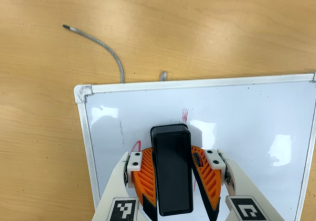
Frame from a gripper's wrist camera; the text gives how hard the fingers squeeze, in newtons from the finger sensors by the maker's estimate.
{"total": 14.4, "left": 15.3, "right": 13.4}